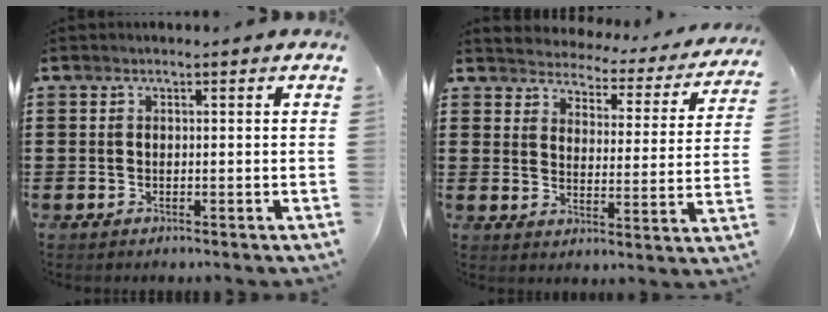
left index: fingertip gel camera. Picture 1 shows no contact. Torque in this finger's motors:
{"motor_torque": [2.14, 0.00, 0.25, 0.01]}